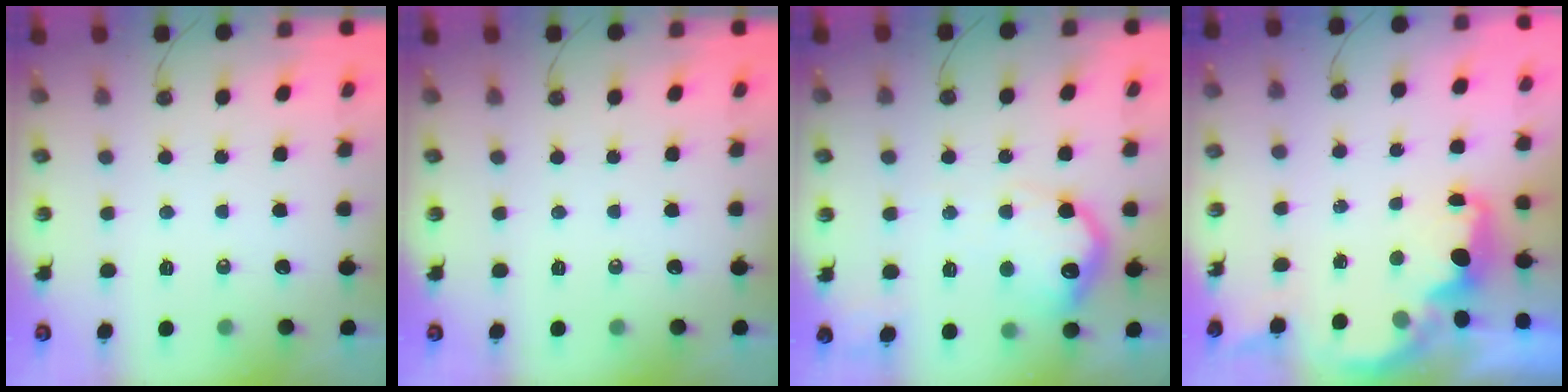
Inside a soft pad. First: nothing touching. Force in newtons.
{"total": 0.0}
{"total": 16.4, "press": 16.4, "slide": 1.1}
{"total": 2.0, "press": 1.9, "slide": 0.7}